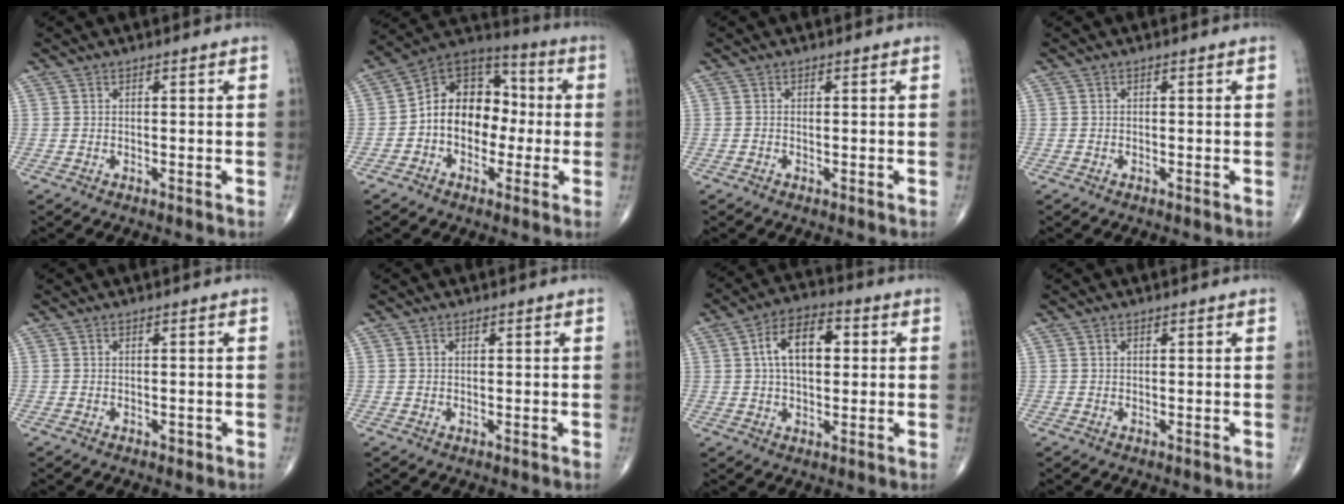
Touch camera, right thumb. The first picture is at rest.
{"total": 14.2, "force": [-1.3, 10.6, 9.4], "torque": [-0.110, 0.047, -0.035]}
{"total": 0.5, "force": [-0.1, 0.3, 0.4], "torque": [-0.010, 0.000, -0.002]}
{"total": 0.0}
{"total": 0.7, "force": [-0.1, 0.5, 0.4], "torque": [-0.008, 0.000, 0.000]}
{"total": 1.0, "force": [0.4, 0.7, 0.5], "torque": [-0.007, -0.001, 0.007]}
{"total": 11.3, "force": [2.1, 6.5, 9.0], "torque": [-0.140, 0.017, 0.029]}
{"total": 0.8, "force": [0.4, 0.5, 0.4], "torque": [-0.007, -0.001, 0.006]}